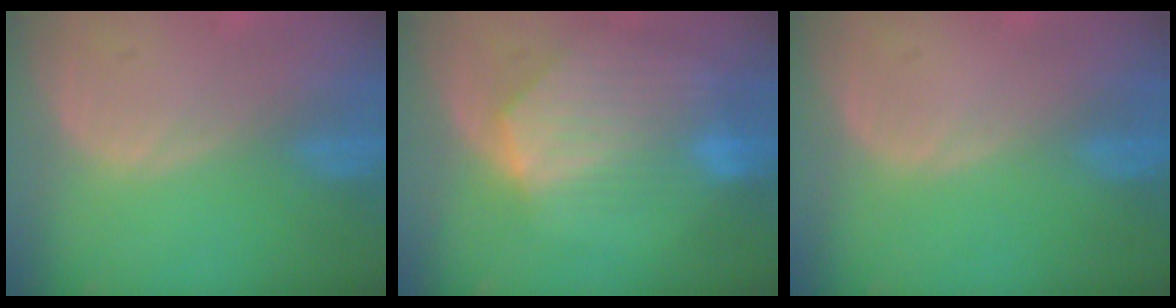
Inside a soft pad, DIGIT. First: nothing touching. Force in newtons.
{"total": 8.6, "press": 7.8, "slide": 3.7}
{"total": 0.0}